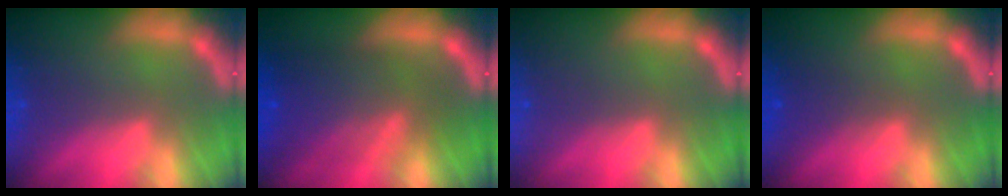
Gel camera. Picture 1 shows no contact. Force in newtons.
{"total": 8.5}
{"total": 0.0}
{"total": 1.9}